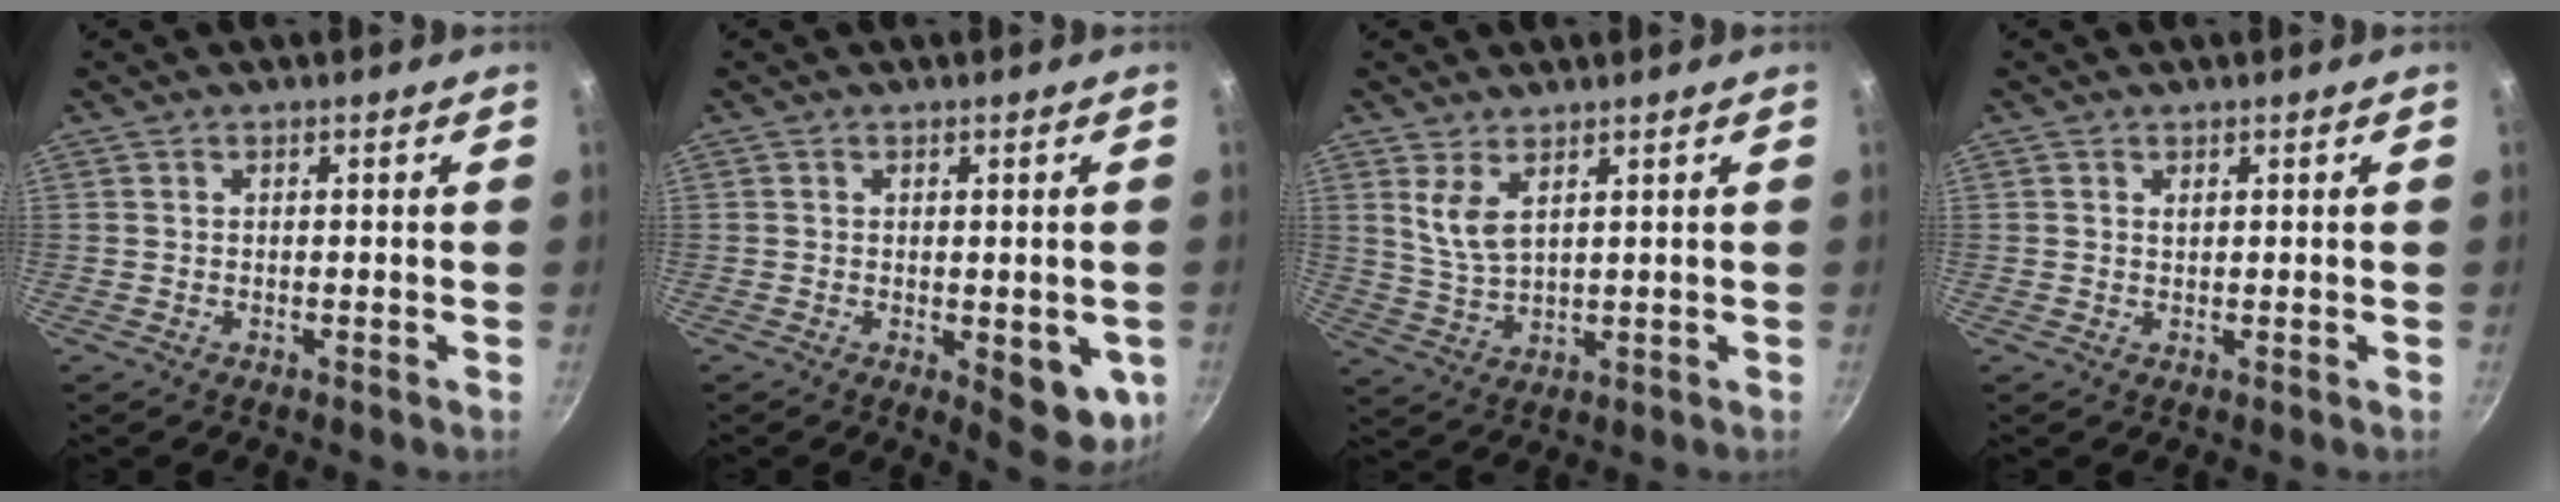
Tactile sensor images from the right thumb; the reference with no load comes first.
{"total": 6.9, "force": [-1.1, 3.6, 5.8], "torque": [-0.053, -0.003, -0.007]}
{"total": 5.5, "force": [2.8, 2.4, 4.1], "torque": [-0.075, -0.031, 0.062]}
{"total": 0.7, "force": [0.5, 0.4, 0.4], "torque": [-0.007, 0.000, 0.010]}